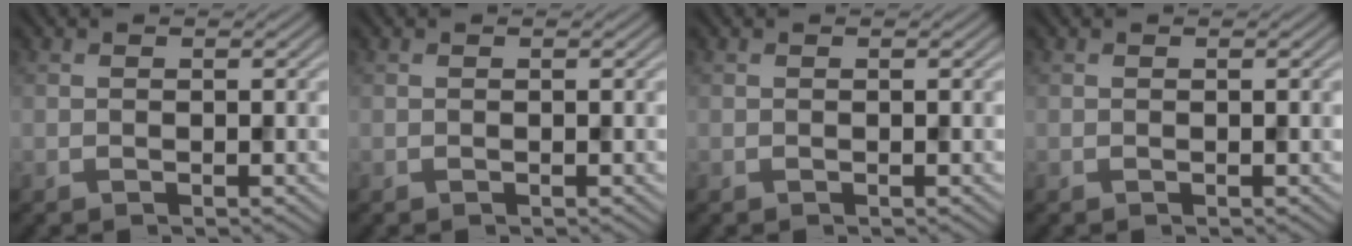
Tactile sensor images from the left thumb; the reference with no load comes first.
{"total": 0.0}
{"total": 0.0}
{"total": 0.0}